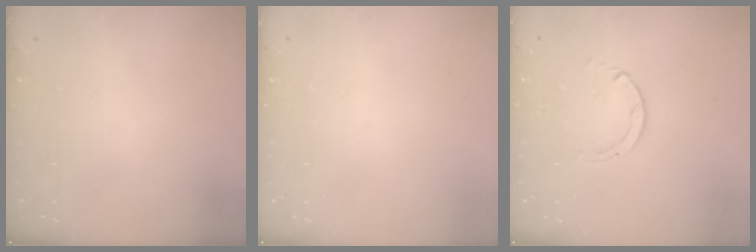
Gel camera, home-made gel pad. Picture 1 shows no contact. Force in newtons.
{"total": 0.0}
{"total": 0.9, "press": 0.9, "slide": 0.1}